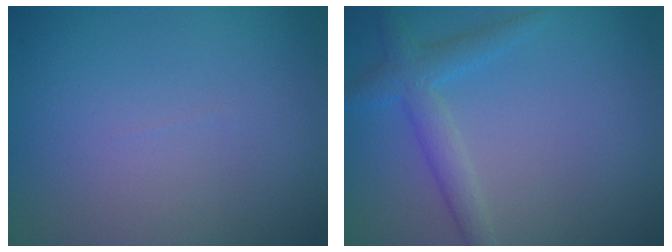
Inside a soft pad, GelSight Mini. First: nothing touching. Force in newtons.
{"total": 2.8, "press": 2.8, "slide": 0.2}